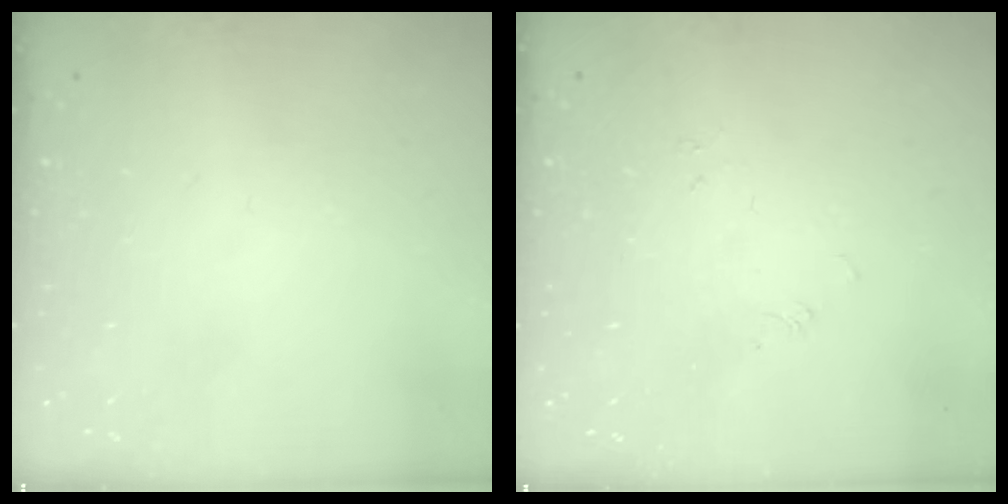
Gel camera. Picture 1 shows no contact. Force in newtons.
{"total": 0.0}